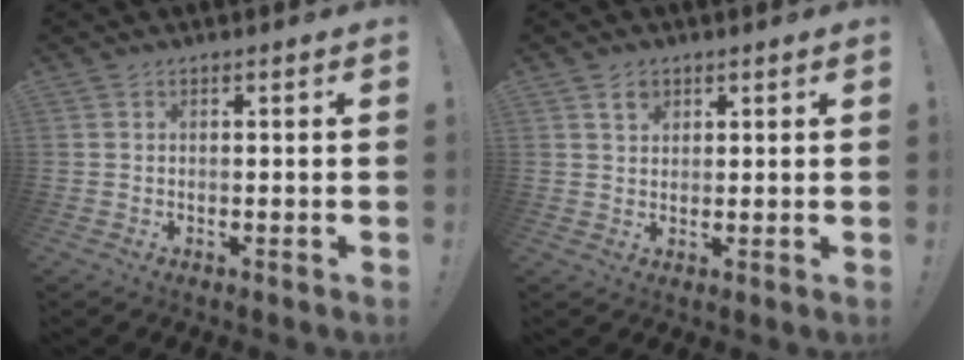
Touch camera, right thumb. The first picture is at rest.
{"total": 3.4, "force": [1.9, 2.4, 1.4], "torque": [-0.012, -0.006, 0.031]}